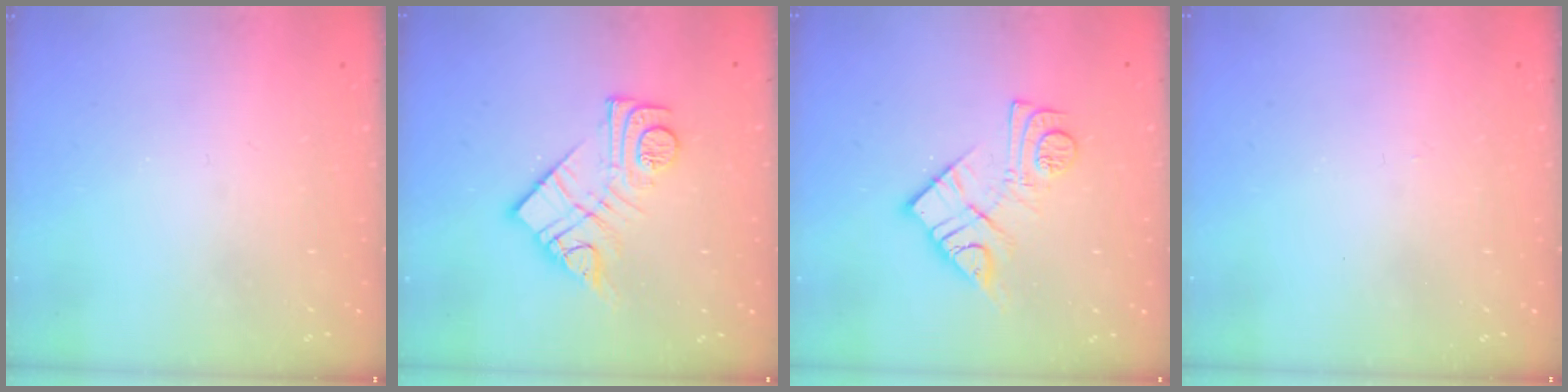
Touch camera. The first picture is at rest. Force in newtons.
{"total": 13.4, "press": 13.3, "slide": 0.8}
{"total": 12.3, "press": 12.3, "slide": 0.2}
{"total": 2.4, "press": 2.4, "slide": 0.4}